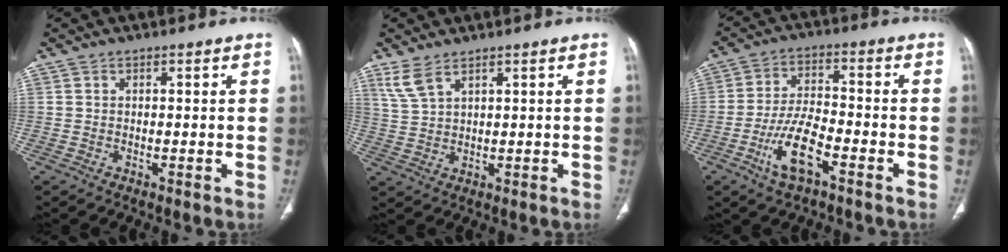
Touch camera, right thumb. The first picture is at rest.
{"total": 4.3, "force": [3.2, 1.3, 2.7], "torque": [-0.057, -0.006, 0.077]}
{"total": 9.6, "force": [-4.8, 3.4, 7.6], "torque": [-0.153, 0.024, -0.088]}